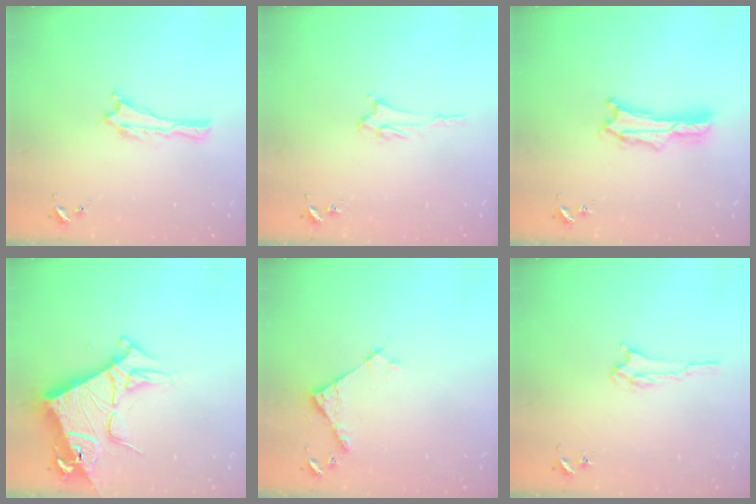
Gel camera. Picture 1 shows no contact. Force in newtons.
{"total": 3.0, "press": 3.0, "slide": 0.3}
{"total": 2.7, "press": 2.7, "slide": 0.4}
{"total": 9.2, "press": 9.2, "slide": 0.9}
{"total": 4.0, "press": 4.0, "slide": 0.3}
{"total": 1.5, "press": 1.5, "slide": 0.2}